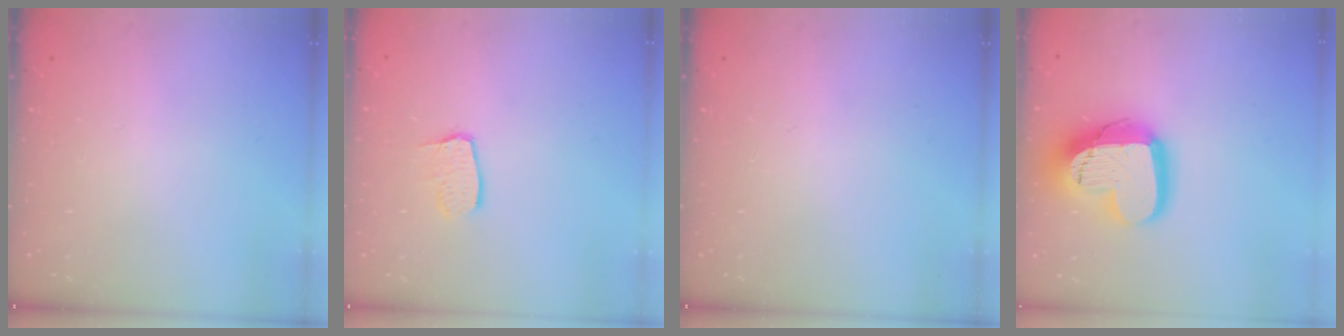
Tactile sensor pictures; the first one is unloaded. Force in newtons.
{"total": 6.8, "press": 6.8, "slide": 0.5}
{"total": 0.0}
{"total": 19.1, "press": 19.1, "slide": 1.4}